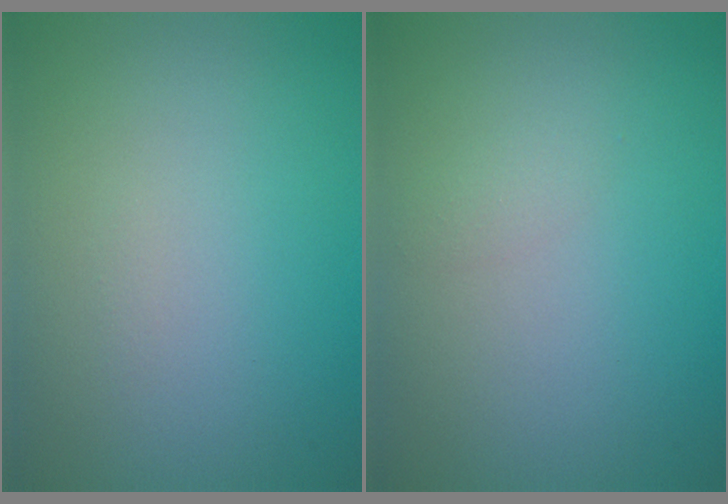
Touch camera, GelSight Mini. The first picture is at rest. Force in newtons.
{"total": 0.8, "press": 0.8, "slide": 0.0}